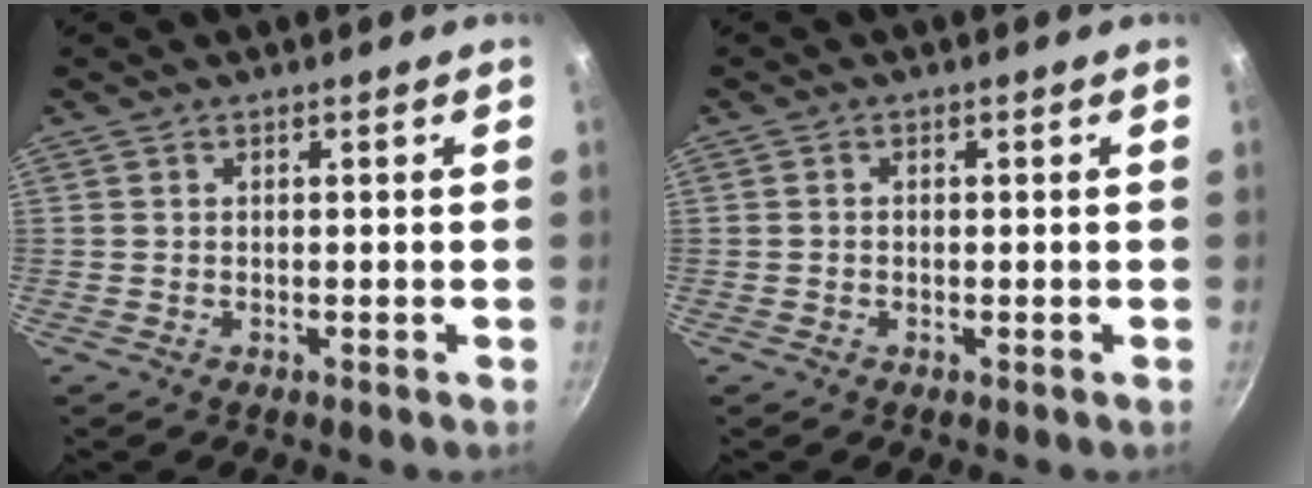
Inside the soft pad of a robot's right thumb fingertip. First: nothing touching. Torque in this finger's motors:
{"motor_torque": [-0.42, -0.38, -0.30, 0.14, 0.05]}